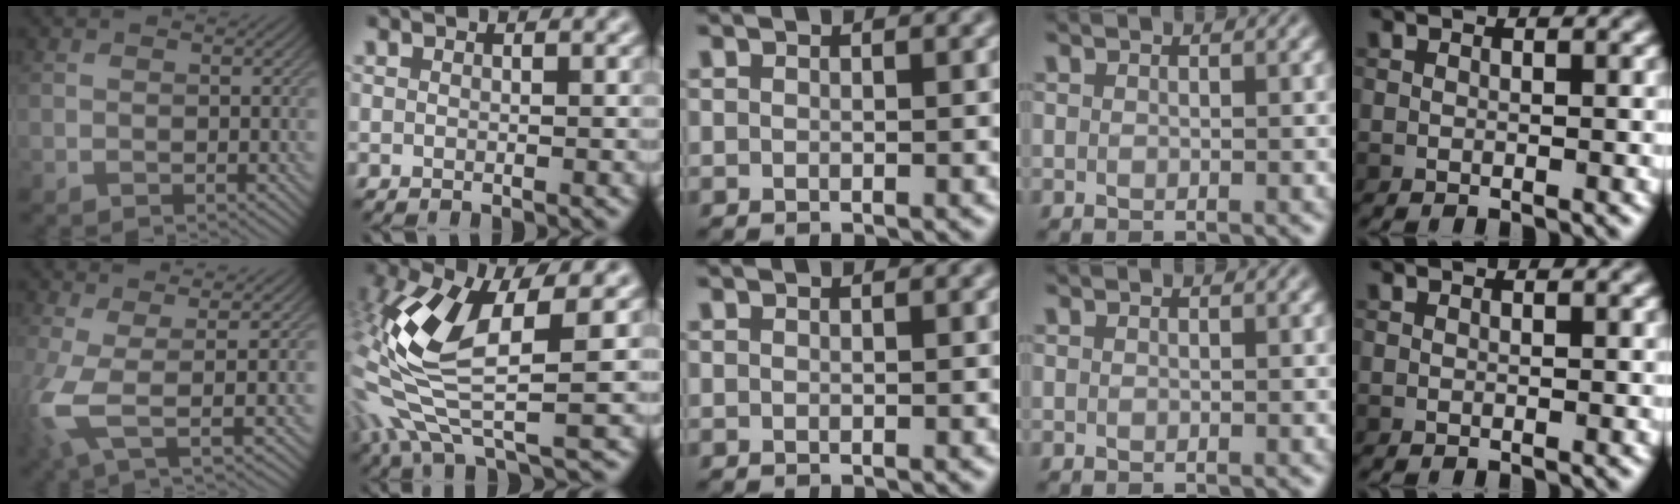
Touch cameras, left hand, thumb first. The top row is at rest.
{"thumb": {"total": 6.0, "force": [0.2, 1.4, 5.8], "torque": [-0.137, -0.001, -0.003]}, "index": {"total": 9.7, "force": [-0.9, 3.6, 9.0], "torque": [-0.214, -0.009, -0.030]}}